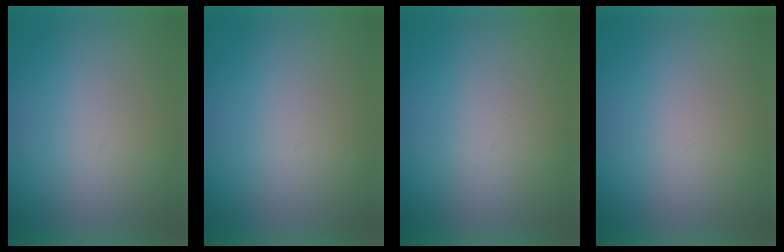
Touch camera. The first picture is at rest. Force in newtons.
{"total": 0.0}
{"total": 4.5}
{"total": 1.1}